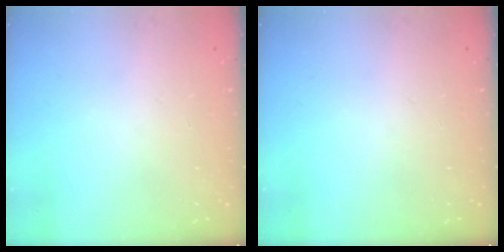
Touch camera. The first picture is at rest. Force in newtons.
{"total": 0.0}